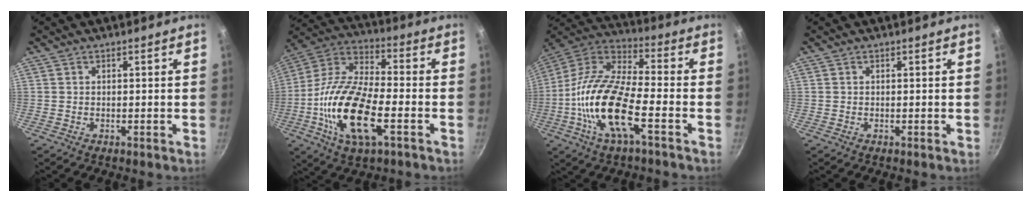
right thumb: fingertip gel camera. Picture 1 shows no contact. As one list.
[{"total": 19.8, "force": [-5.5, 8.2, 17.2], "torque": [-0.330, 0.026, -0.121]}, {"total": 18.4, "force": [-5.7, 6.5, 16.2], "torque": [-0.315, 0.038, -0.128]}, {"total": 0.0}]